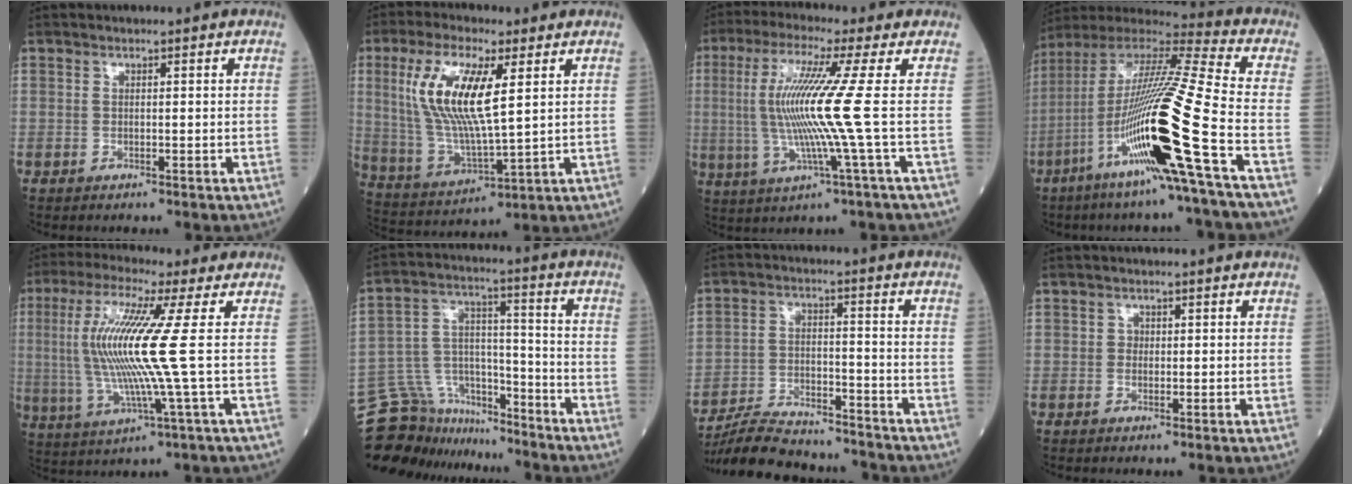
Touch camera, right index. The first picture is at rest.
{"total": 13.9, "force": [4.0, 3.0, 13.0], "torque": [-0.283, 0.002, 0.079]}
{"total": 11.7, "force": [0.3, -2.1, 11.5], "torque": [-0.236, -0.004, 0.003]}
{"total": 23.0, "force": [-8.4, -1.1, 21.3], "torque": [-0.432, -0.033, -0.169]}
{"total": 13.6, "force": [1.1, -1.1, 13.5], "torque": [-0.284, -0.001, 0.016]}
{"total": 14.4, "force": [-13.5, 4.8, 1.1], "torque": [-0.026, 0.057, -0.235]}
{"total": 13.8, "force": [-13.0, 2.2, 3.9], "torque": [-0.066, 0.009, -0.211]}
{"total": 0.7, "force": [0.0, 0.7, 0.3], "torque": [0.002, 0.003, -0.001]}